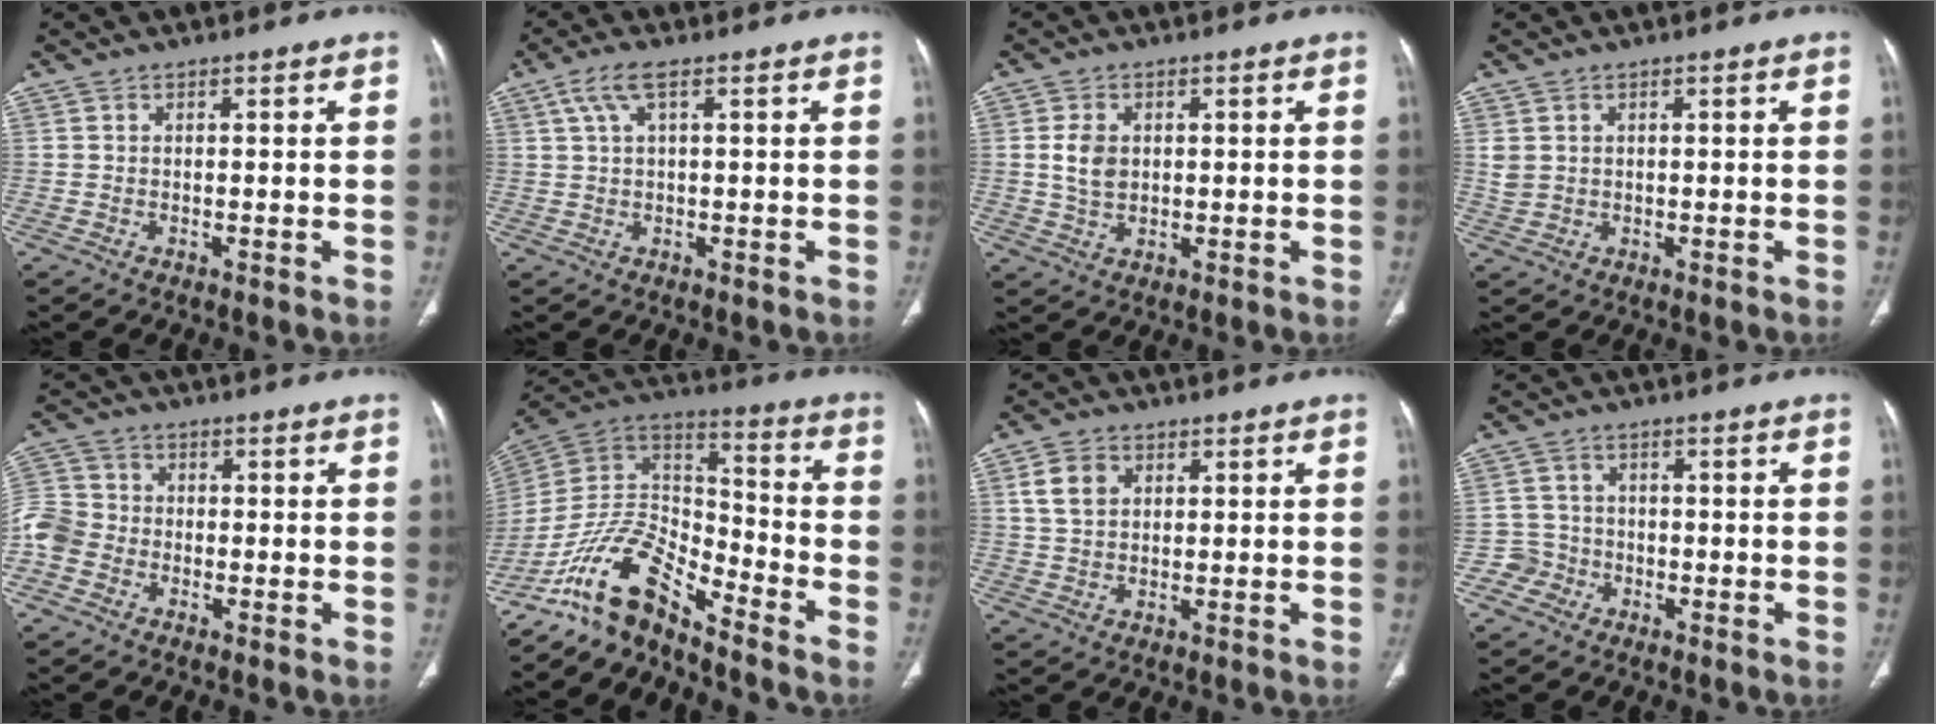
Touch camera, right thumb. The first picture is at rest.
{"total": 4.2, "force": [1.7, 1.3, 3.6], "torque": [-0.091, 0.015, 0.040]}
{"total": 4.8, "force": [0.6, 3.5, 3.2], "torque": [-0.053, -0.001, 0.014]}
{"total": 2.2, "force": [0.7, 1.8, 1.1], "torque": [-0.024, -0.001, 0.021]}
{"total": 7.1, "force": [-2.5, 5.9, 2.9], "torque": [-0.057, 0.018, -0.058]}
{"total": 13.5, "force": [-11.1, 4.4, 6.3], "torque": [-0.107, 0.102, -0.217]}
{"total": 5.3, "force": [1.7, 4.0, 3.0], "torque": [-0.045, 0.003, 0.033]}
{"total": 3.7, "force": [-1.9, 3.2, -0.5], "torque": [0.029, 0.018, -0.043]}